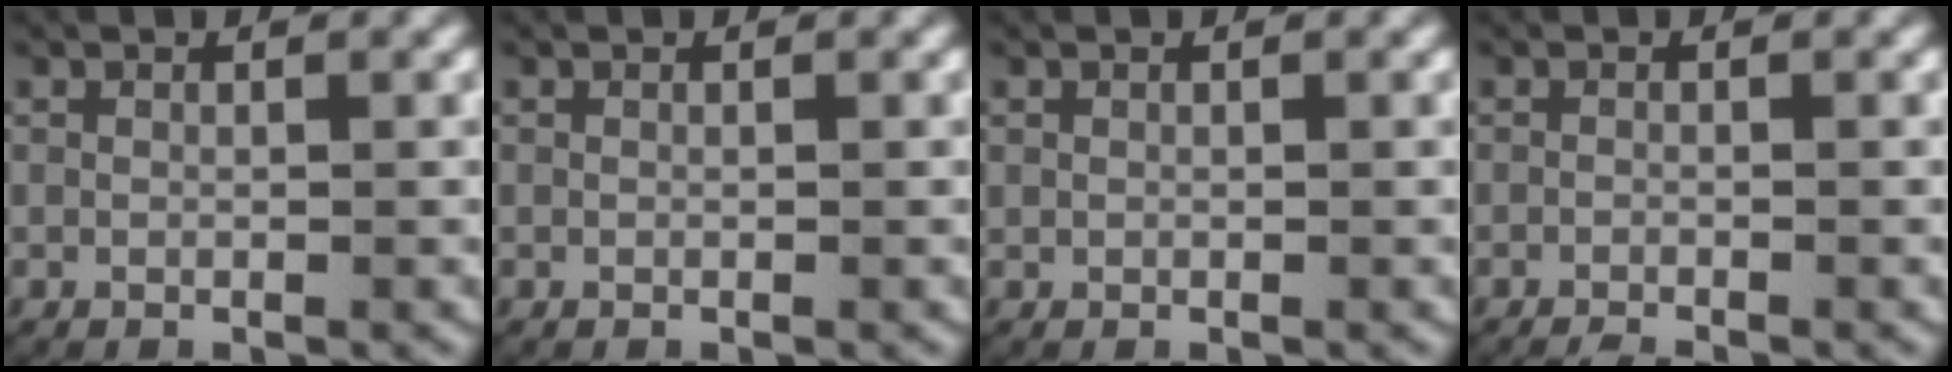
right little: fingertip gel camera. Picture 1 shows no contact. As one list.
[{"total": 0.0}, {"total": 0.0}, {"total": 1.5, "force": [-1.5, 0.2, 0.3], "torque": [-0.005, -0.003, -0.026]}]